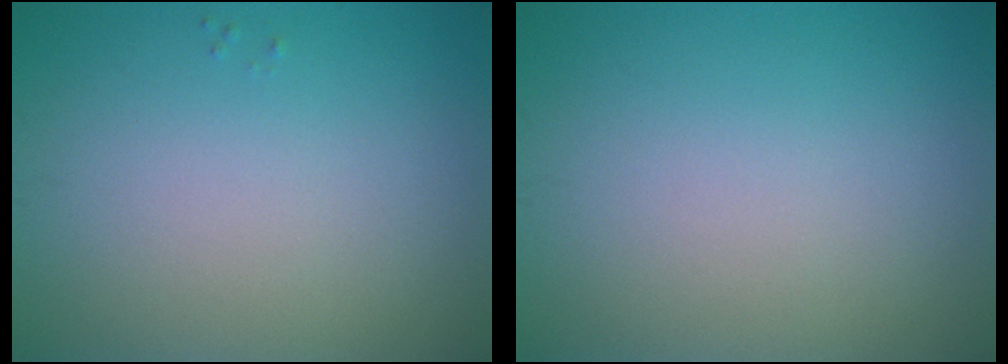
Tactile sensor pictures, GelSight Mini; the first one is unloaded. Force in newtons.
{"total": 0.0}